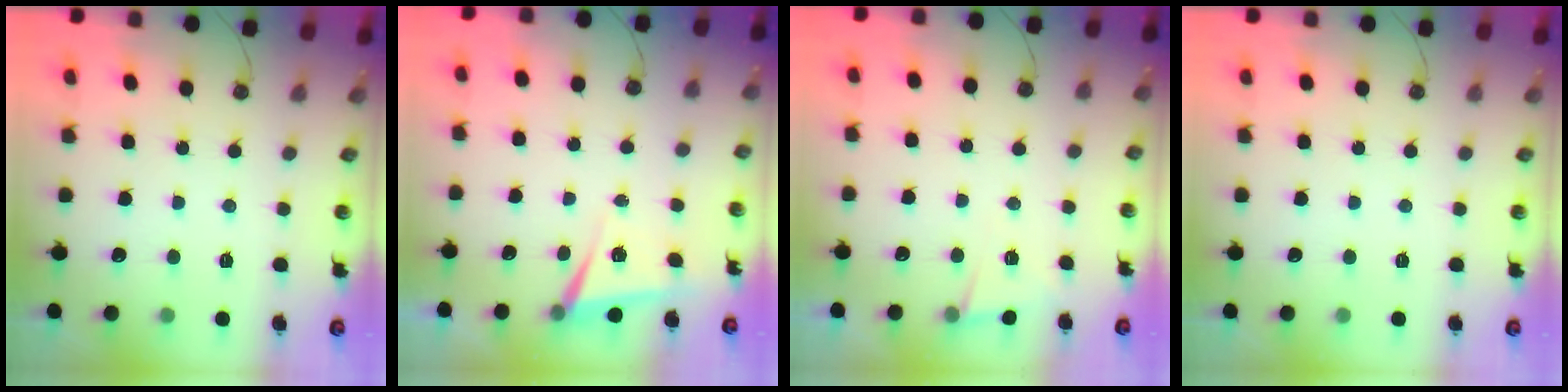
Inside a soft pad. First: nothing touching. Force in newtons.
{"total": 5.9, "press": 4.4, "slide": 3.8}
{"total": 3.5, "press": 3.3, "slide": 1.1}
{"total": 0.0}